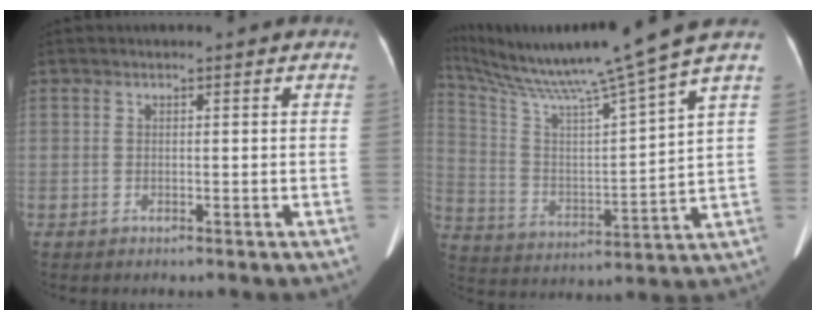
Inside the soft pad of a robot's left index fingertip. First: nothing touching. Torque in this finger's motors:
{"motor_torque": [-0.86, -1.28, -0.03, 0.03]}